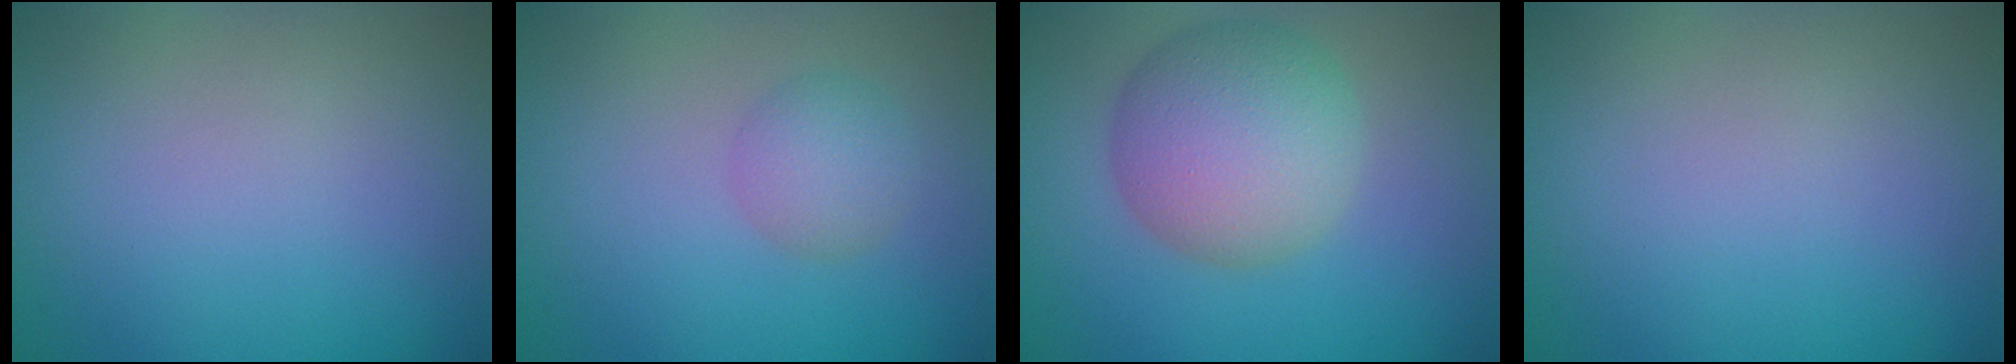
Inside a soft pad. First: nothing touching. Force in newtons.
{"total": 2.4, "press": 2.4, "slide": 0.1}
{"total": 7.2, "press": 7.2, "slide": 0.3}
{"total": 0.0}